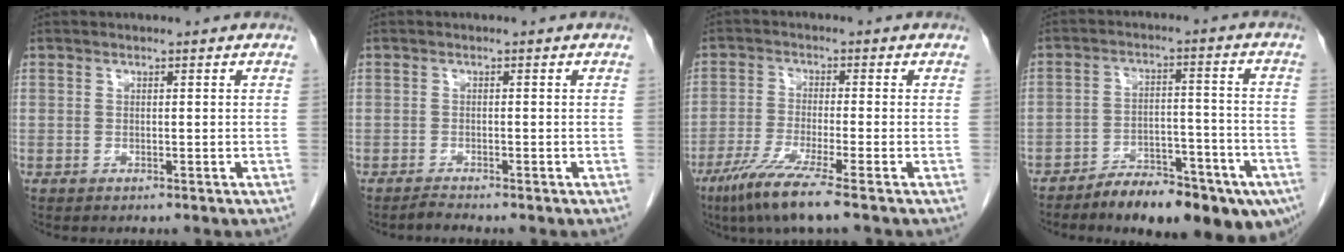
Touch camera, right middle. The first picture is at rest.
{"total": 1.1, "force": [-1.0, -0.3, 0.1], "torque": [-0.008, -0.007, -0.019]}
{"total": 8.1, "force": [-5.3, -0.8, 6.0], "torque": [-0.119, -0.029, -0.102]}
{"total": 15.2, "force": [-10.9, 4.7, 9.5], "torque": [-0.096, 0.027, -0.160]}